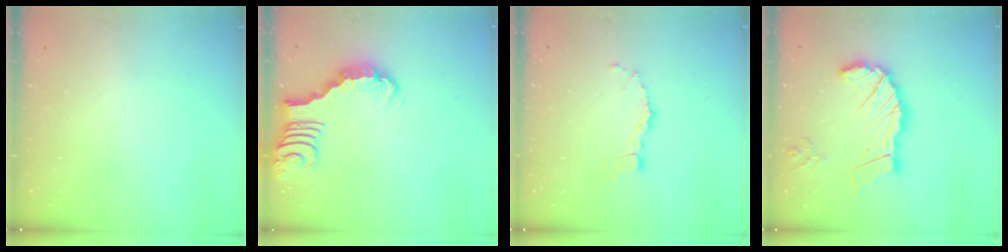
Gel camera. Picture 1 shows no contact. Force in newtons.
{"total": 2.7, "press": 2.7, "slide": 0.4}
{"total": 7.1, "press": 7.1, "slide": 0.7}
{"total": 14.8, "press": 14.7, "slide": 1.6}